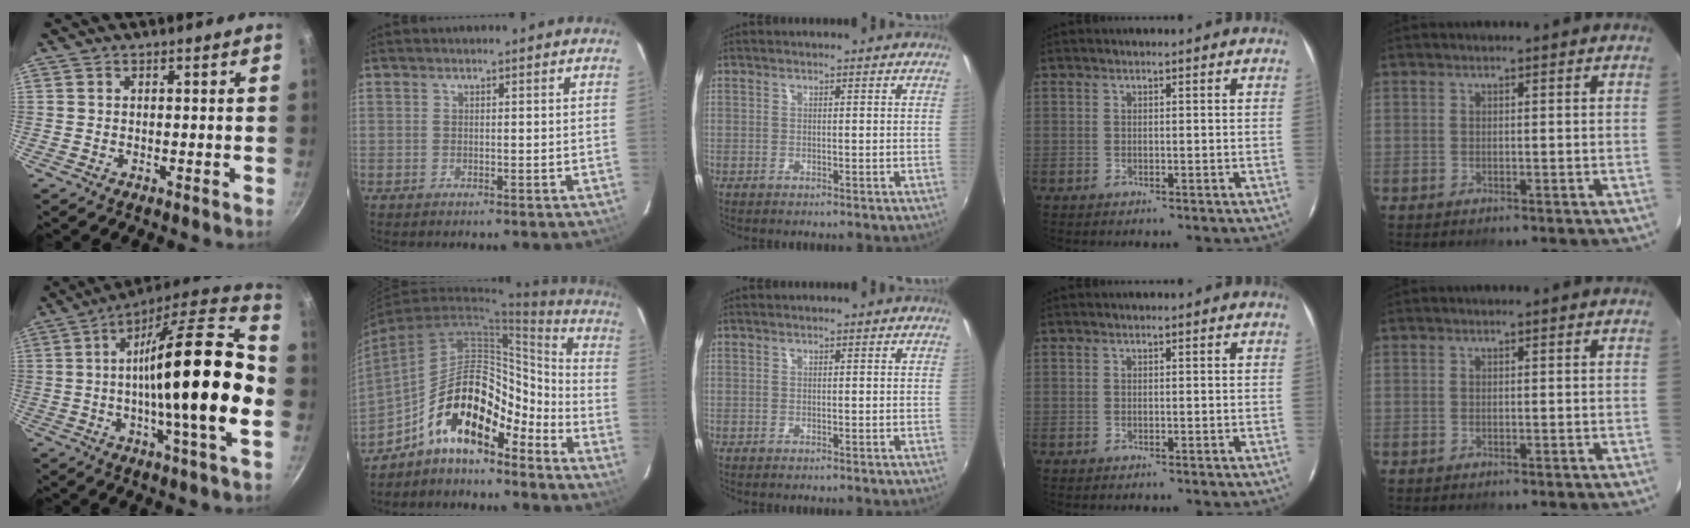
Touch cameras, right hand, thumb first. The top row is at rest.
{"thumb": {"total": 26.3, "force": [-2.0, 5.2, 25.7], "torque": [-0.387, 0.026, -0.044]}, "index": {"total": 14.7, "force": [-10.3, 5.1, 9.3], "torque": [-0.149, 0.036, -0.183]}}